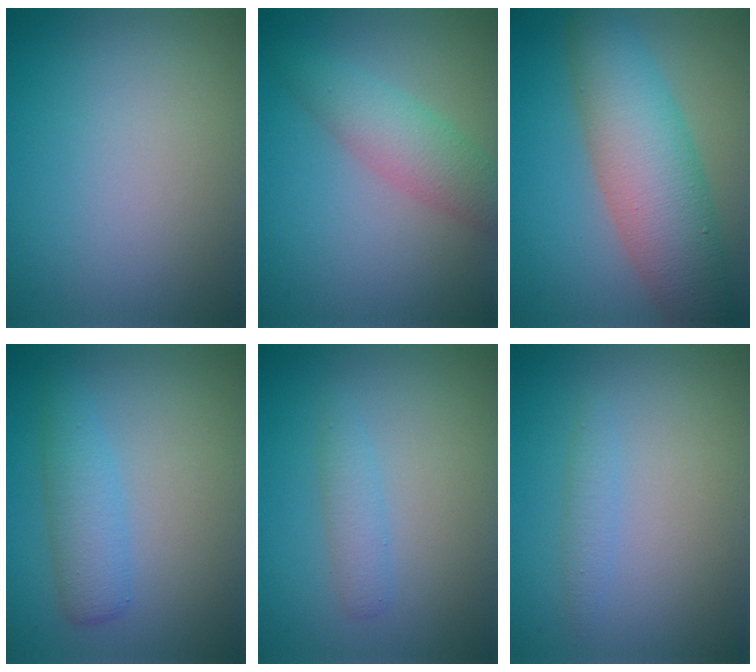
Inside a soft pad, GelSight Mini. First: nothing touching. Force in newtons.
{"total": 3.7, "press": 3.7, "slide": 0.2}
{"total": 7.8, "press": 7.8, "slide": 0.2}
{"total": 2.9, "press": 2.9, "slide": 0.1}
{"total": 1.4, "press": 1.4, "slide": 0.1}
{"total": 1.1, "press": 1.1, "slide": 0.0}